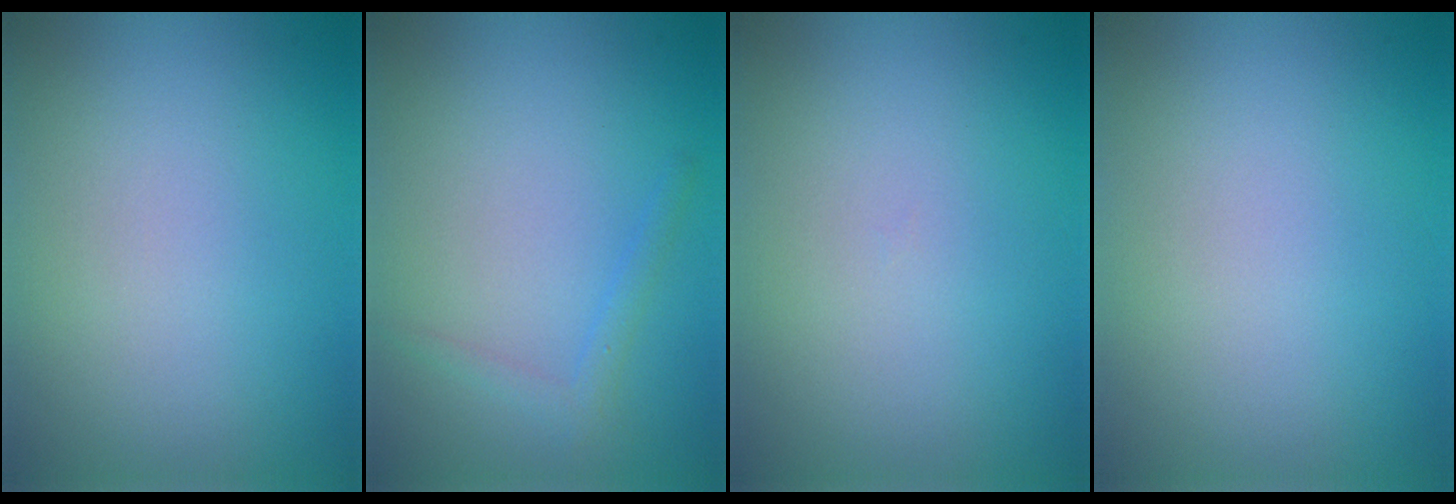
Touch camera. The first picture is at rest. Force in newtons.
{"total": 1.3, "press": 1.3, "slide": 0.1}
{"total": 0.0}
{"total": 0.0}